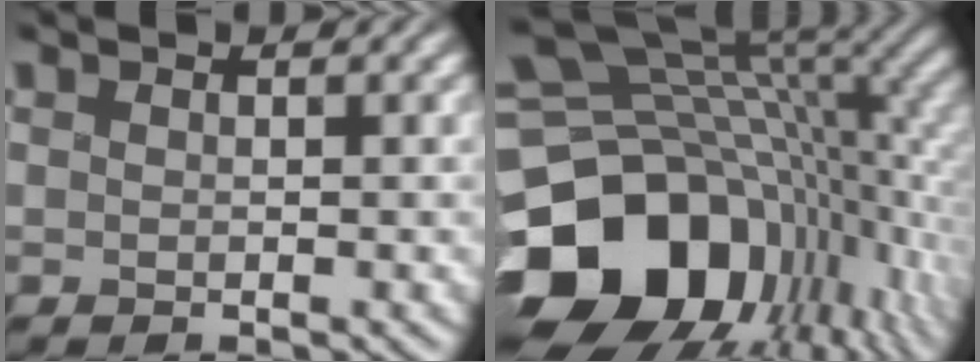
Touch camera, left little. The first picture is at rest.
{"total": 18.9, "force": [-5.5, 14.0, 11.5], "torque": [-0.235, -0.016, -0.070]}